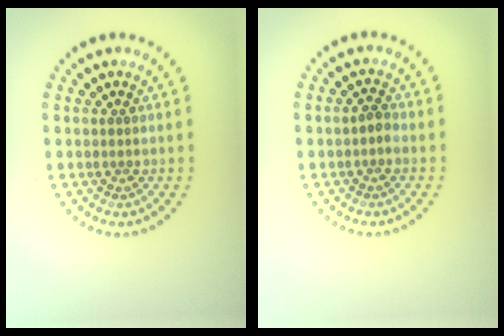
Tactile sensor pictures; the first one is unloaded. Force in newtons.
{"total": 0.9, "press": 0.9, "slide": 0.3}